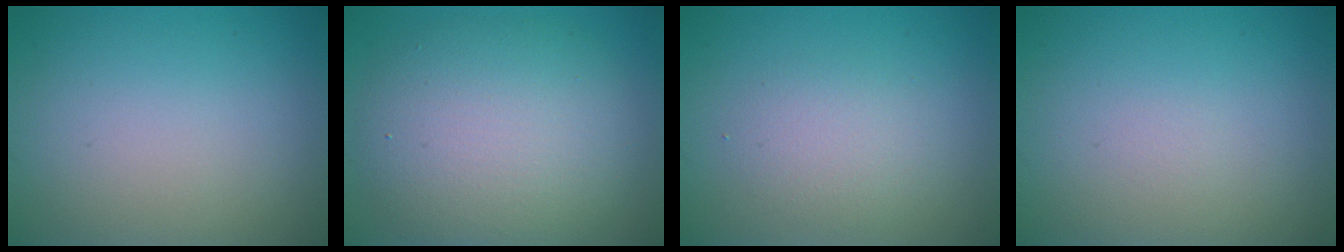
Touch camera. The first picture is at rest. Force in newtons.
{"total": 8.1, "press": 8.1, "slide": 0.5}
{"total": 2.1, "press": 2.1, "slide": 0.2}
{"total": 0.0}